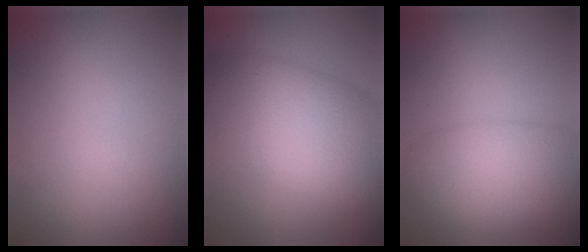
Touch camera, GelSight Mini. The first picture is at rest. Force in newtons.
{"total": 9.1, "press": 9.1, "slide": 0.0}
{"total": 5.7, "press": 5.7, "slide": 0.5}